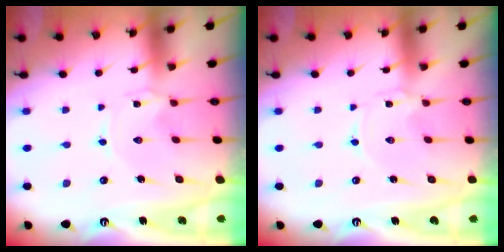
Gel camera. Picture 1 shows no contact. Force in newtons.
{"total": 0.0}